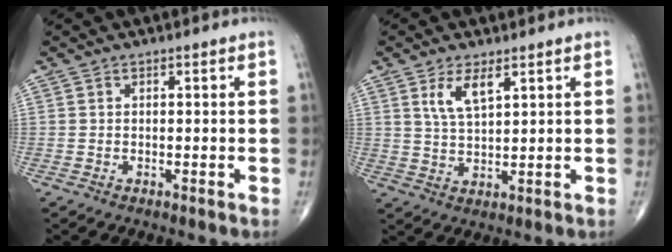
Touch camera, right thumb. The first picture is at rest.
{"total": 5.4, "force": [2.8, 1.9, 4.2], "torque": [-0.080, -0.015, 0.060]}